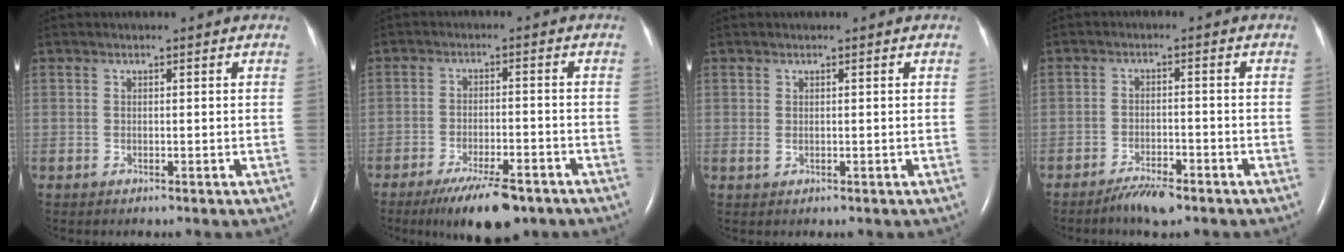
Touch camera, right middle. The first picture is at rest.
{"total": 9.7, "force": [-6.9, 2.5, 6.2], "torque": [-0.105, -0.014, -0.111]}
{"total": 0.5, "force": [0.2, 0.3, 0.4], "torque": [-0.008, -0.001, 0.005]}
{"total": 4.6, "force": [-3.5, 1.0, 2.7], "torque": [-0.053, -0.003, -0.061]}